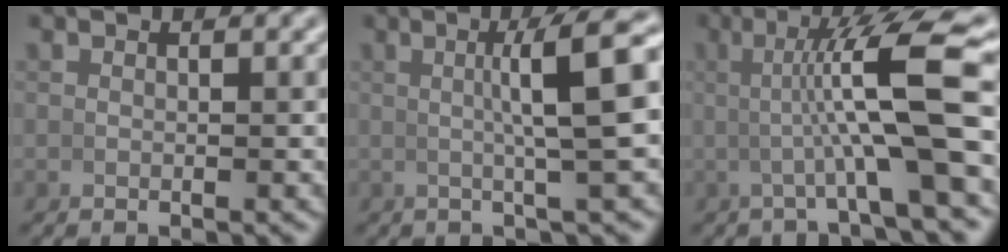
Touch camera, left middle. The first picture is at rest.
{"total": 5.6, "force": [0.9, 0.3, 5.6], "torque": [-0.080, 0.017, 0.009]}
{"total": 6.5, "force": [1.3, -0.1, 6.4], "torque": [-0.095, 0.020, 0.013]}